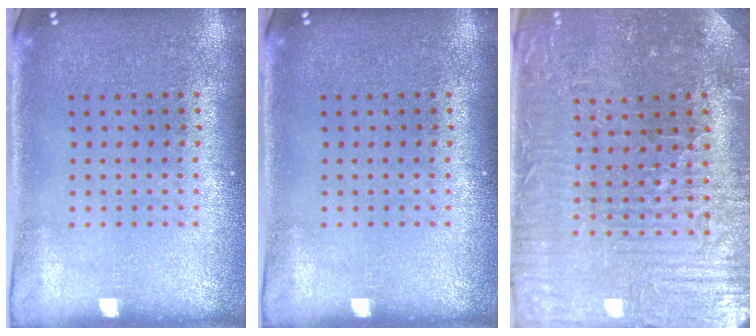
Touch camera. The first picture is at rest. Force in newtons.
{"total": 0.0}
{"total": 3.8, "press": 3.7, "slide": 0.5}